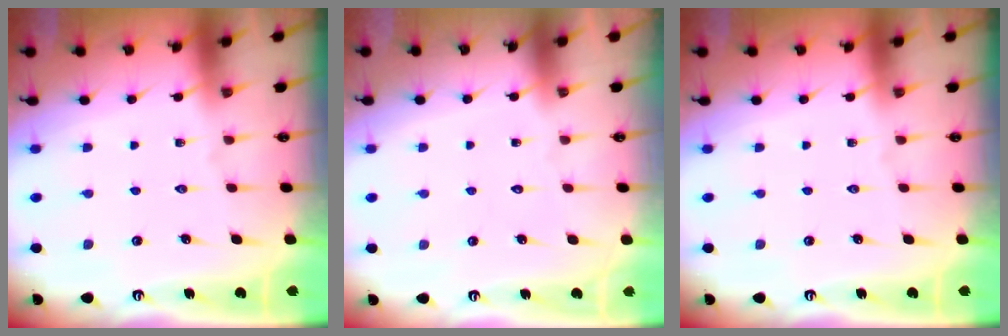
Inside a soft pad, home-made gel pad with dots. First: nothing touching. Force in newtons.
{"total": 1.6, "press": 1.6, "slide": 0.1}
{"total": 0.0}